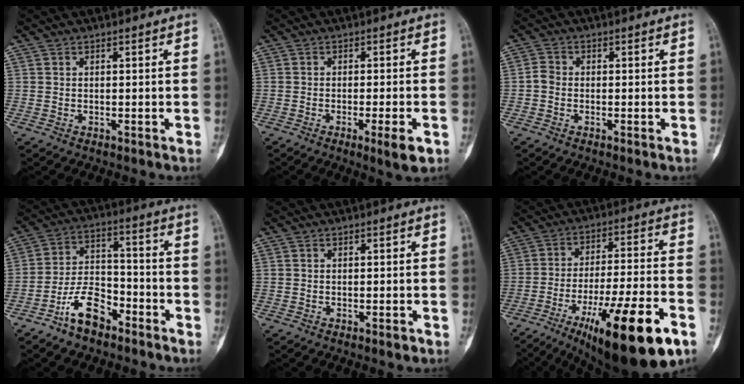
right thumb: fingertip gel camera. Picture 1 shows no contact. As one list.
[{"total": 4.8, "force": [-2.2, 0.7, 4.2], "torque": [-0.065, -0.002, -0.032]}, {"total": 2.0, "force": [-0.6, 1.6, 1.2], "torque": [-0.018, 0.004, -0.020]}, {"total": 9.9, "force": [-6.5, 5.0, 5.6], "torque": [-0.095, 0.059, -0.124]}, {"total": 0.9, "force": [-0.6, 0.3, 0.7], "torque": [-0.011, -0.001, -0.007]}, {"total": 23.6, "force": [-12.1, 5.4, 19.5], "torque": [-0.284, 0.041, -0.182]}]